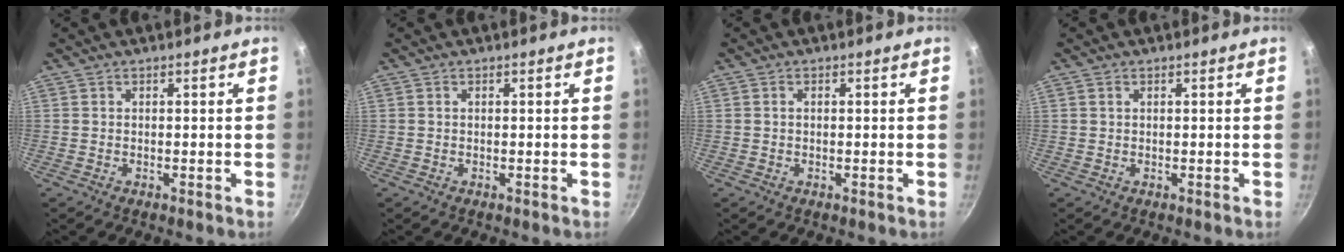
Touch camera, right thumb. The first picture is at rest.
{"total": 0.0}
{"total": 0.7, "force": [0.1, 0.5, 0.5], "torque": [-0.009, 0.004, 0.001]}
{"total": 0.7, "force": [0.3, 0.5, 0.4], "torque": [-0.007, 0.001, 0.004]}